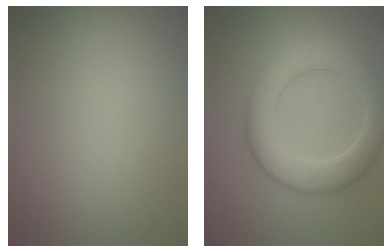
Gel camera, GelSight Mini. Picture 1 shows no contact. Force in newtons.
{"total": 6.2, "press": 6.2, "slide": 0.3}